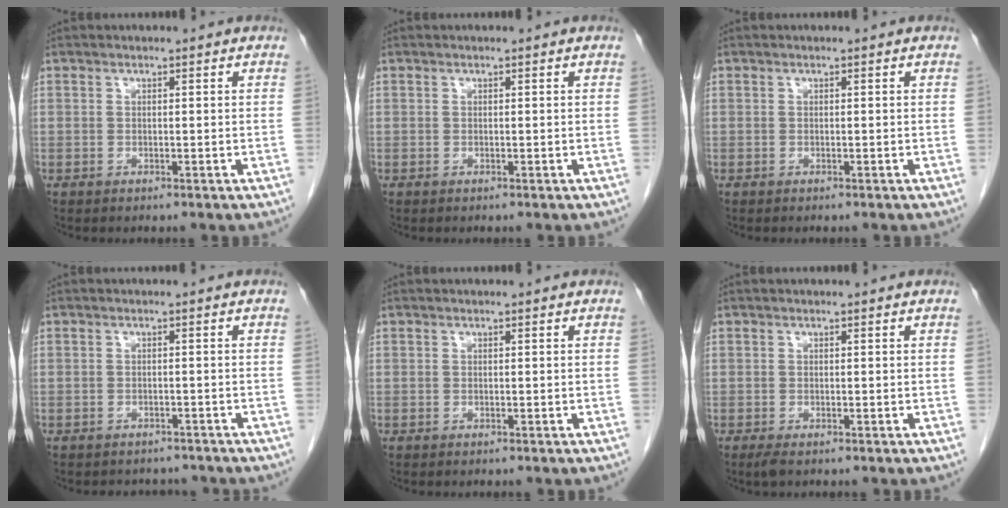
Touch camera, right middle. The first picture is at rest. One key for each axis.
{"total": 0.0}
{"total": 0.0}
{"total": 5.2, "fx": -4.8, "fy": 2.0, "fz": 0.4, "tx": -0.005, "ty": 0.004, "tz": -0.055}
{"total": 0.0}
{"total": 1.1, "fx": -0.8, "fy": 0.2, "fz": 0.8, "tx": -0.019, "ty": -0.004, "tz": -0.012}